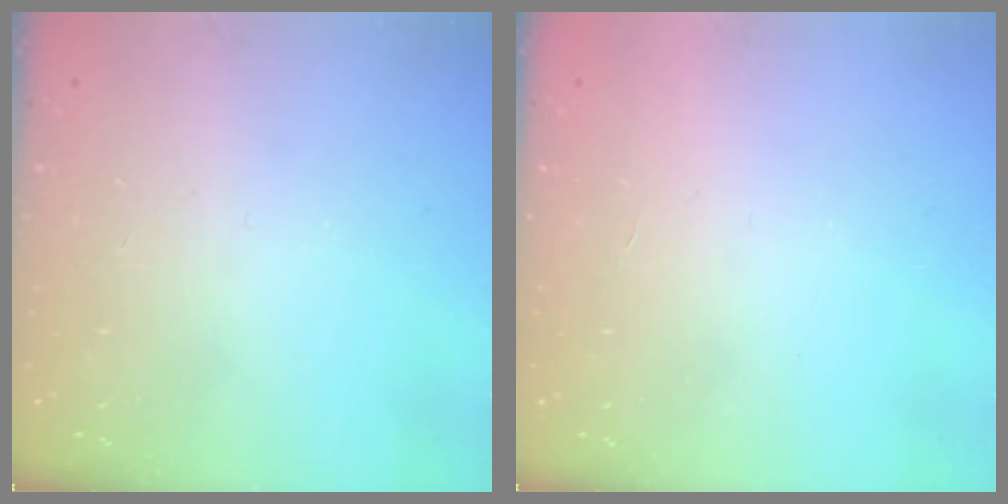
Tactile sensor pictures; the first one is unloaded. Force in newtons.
{"total": 1.6, "press": 1.6, "slide": 0.1}